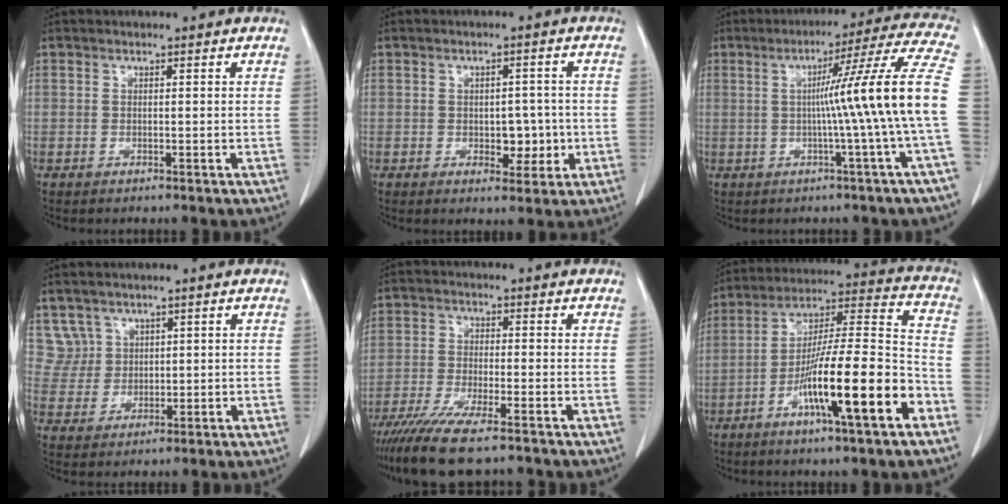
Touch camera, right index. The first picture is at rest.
{"total": 4.5, "force": [-0.8, 2.8, 3.5], "torque": [-0.035, 0.004, -0.004]}
{"total": 14.5, "force": [-1.2, -3.0, 14.1], "torque": [-0.183, 0.010, -0.019]}
{"total": 4.1, "force": [2.4, 3.3, -0.6], "torque": [0.021, 0.008, 0.049]}
{"total": 10.7, "force": [-8.2, 1.1, 6.7], "torque": [-0.114, -0.026, -0.137]}
{"total": 18.4, "force": [-8.0, 1.0, 16.5], "torque": [-0.280, -0.010, -0.135]}